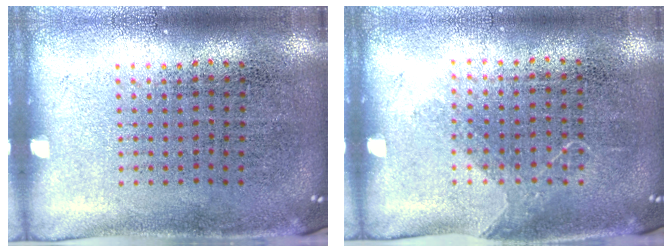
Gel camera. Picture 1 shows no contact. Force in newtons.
{"total": 1.1, "press": 0.8, "slide": 0.7}